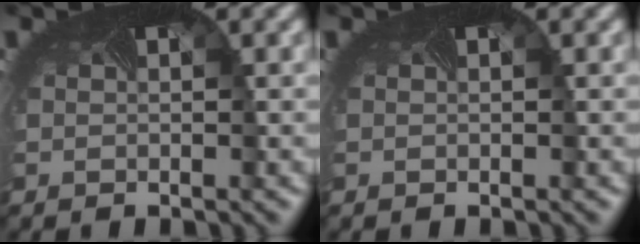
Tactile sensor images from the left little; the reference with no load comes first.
{"total": 0.0}